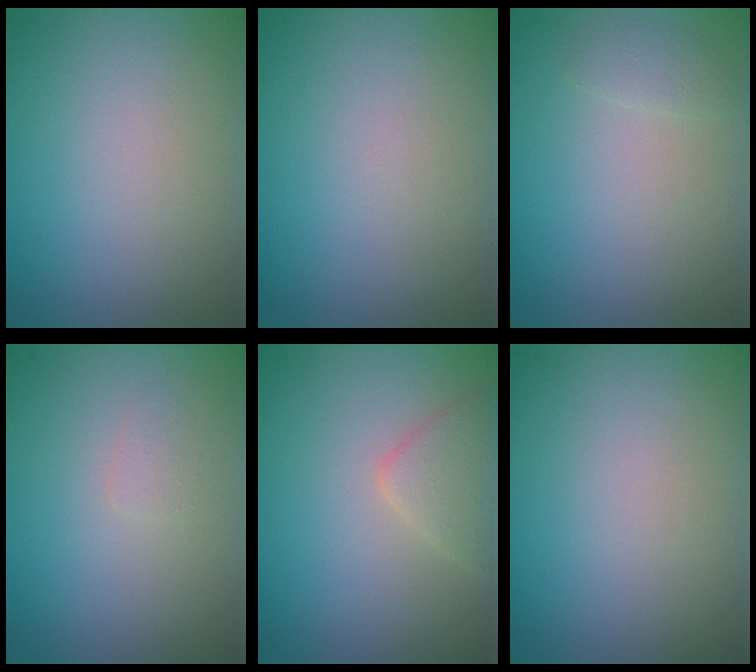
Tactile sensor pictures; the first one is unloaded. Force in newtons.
{"total": 0.0}
{"total": 0.9, "press": 0.9, "slide": 0.0}
{"total": 0.7, "press": 0.7, "slide": 0.1}
{"total": 2.2, "press": 2.2, "slide": 0.2}
{"total": 0.0}